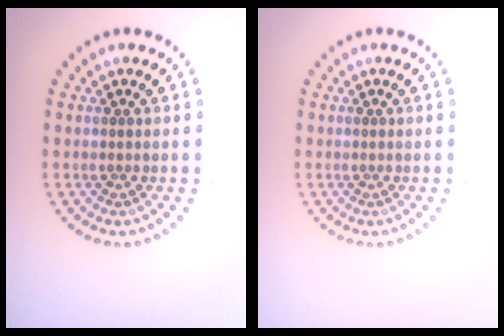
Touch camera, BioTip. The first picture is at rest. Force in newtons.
{"total": 0.0}